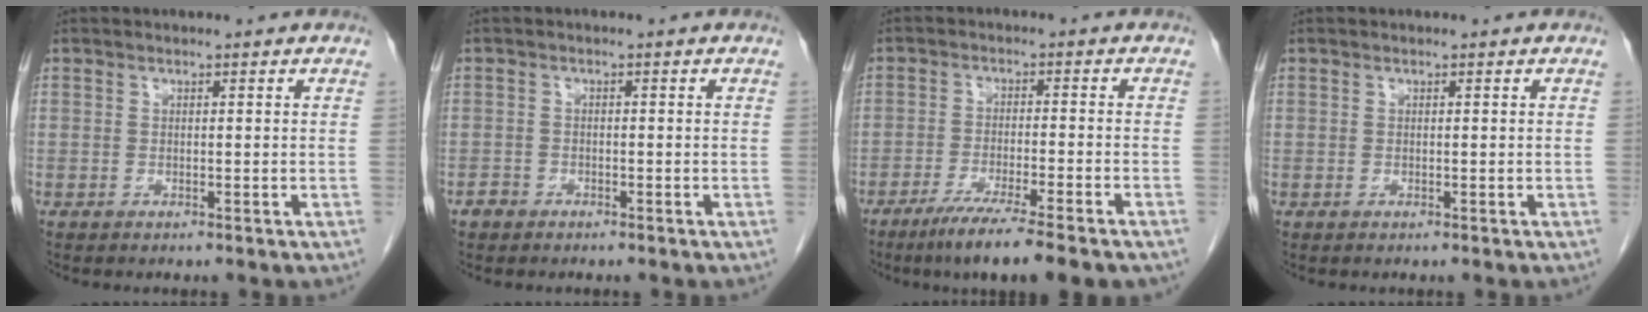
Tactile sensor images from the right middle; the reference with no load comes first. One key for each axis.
{"total": 1.3, "fx": -1.0, "fy": 0.9, "fz": 0.1, "tx": -0.006, "ty": 0.004, "tz": -0.019}
{"total": 10.3, "fx": -7.7, "fy": 0.1, "fz": 6.8, "tx": -0.104, "ty": -0.026, "tz": -0.119}
{"total": 0.0}